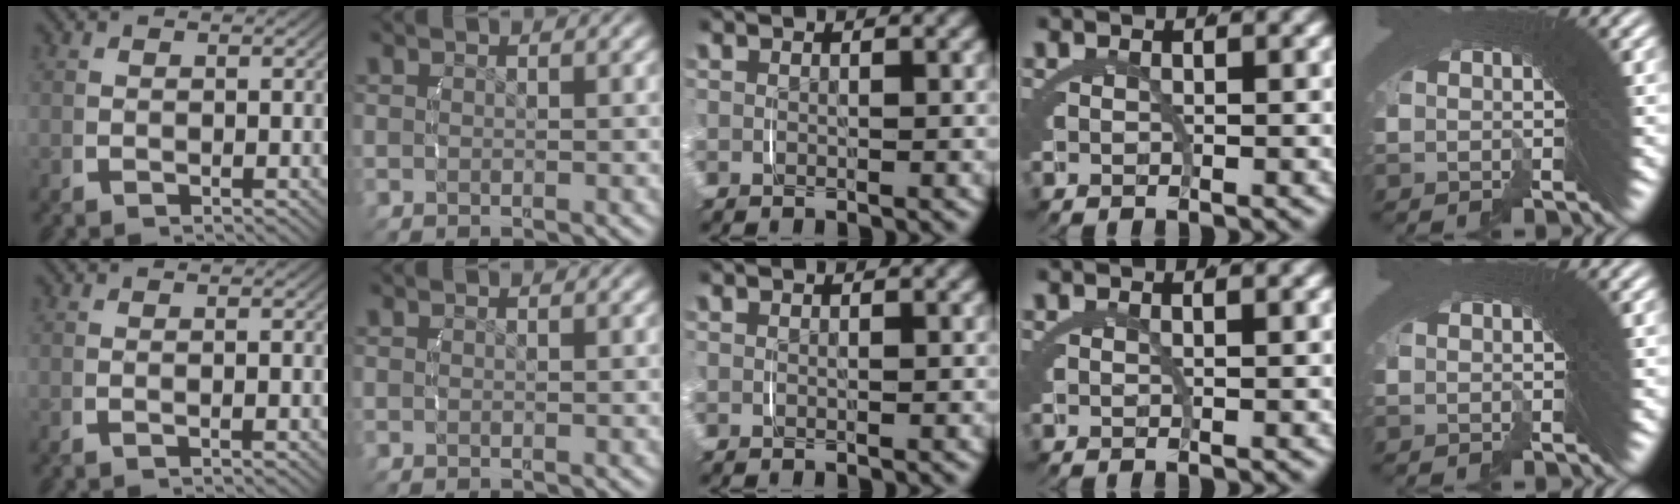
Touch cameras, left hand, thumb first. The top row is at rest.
{"thumb": {"total": 0.7, "force": [-0.2, 0.0, 0.7], "torque": [-0.014, 0.005, -0.006]}, "ring": {"total": 0.5, "force": [0.4, 0.0, 0.3], "torque": [-0.005, 0.002, 0.008]}}